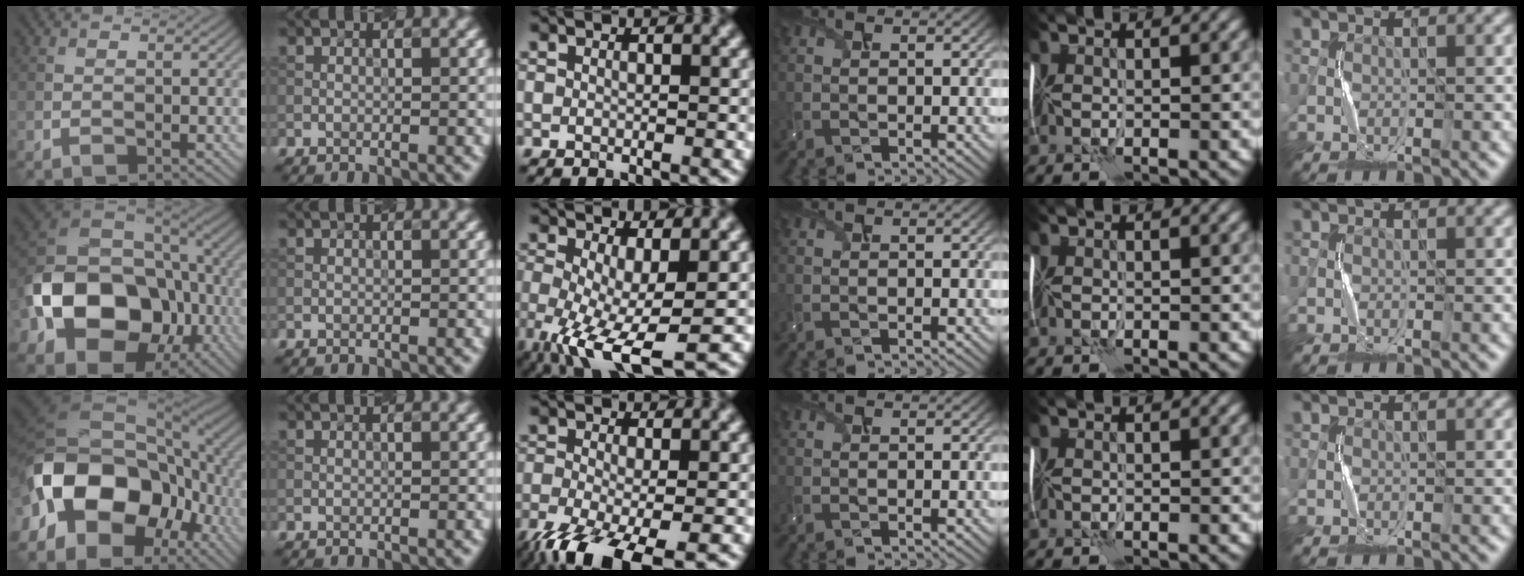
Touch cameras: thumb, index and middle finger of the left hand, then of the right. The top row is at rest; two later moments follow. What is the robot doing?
{"motion": "shake", "object": "handbell"}